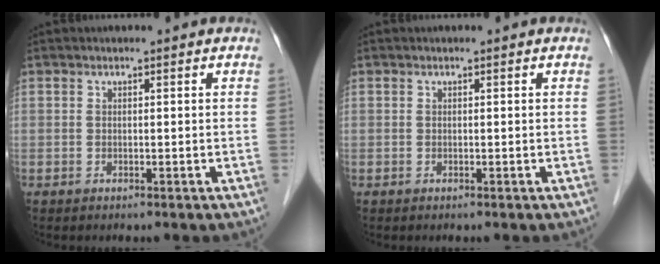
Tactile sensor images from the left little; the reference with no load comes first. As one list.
[{"total": 0.0}]